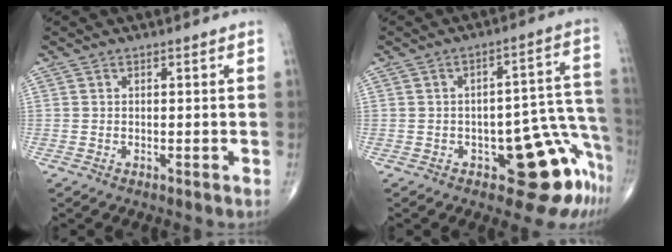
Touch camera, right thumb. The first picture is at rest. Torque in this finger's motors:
{"motor_torque": [3.05, 1.97, 0.88, -0.56, 0.03]}